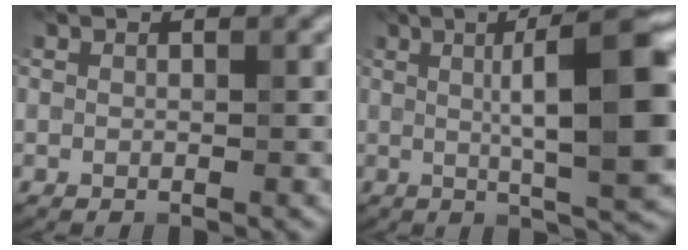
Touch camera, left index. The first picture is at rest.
{"total": 9.9, "force": [1.0, 1.7, 9.7], "torque": [-0.132, 0.013, 0.016]}